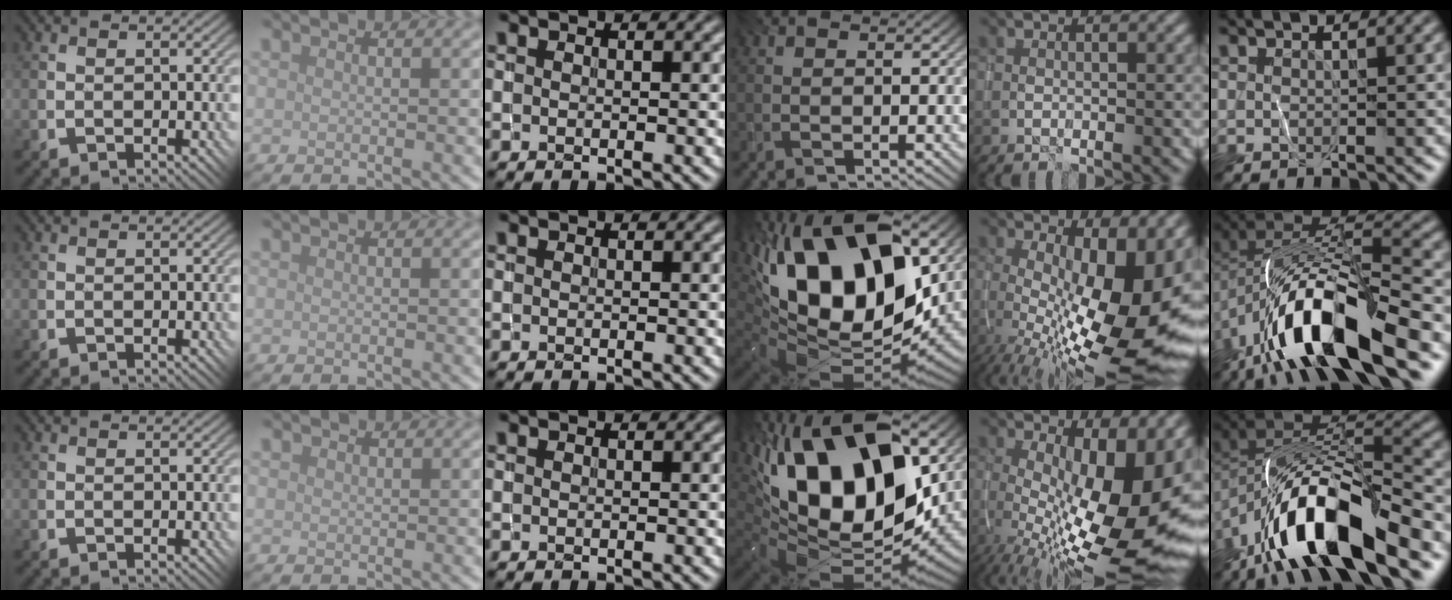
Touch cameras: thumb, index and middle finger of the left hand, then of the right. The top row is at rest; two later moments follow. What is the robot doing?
{"motion": "wrap", "object": "yarn"}